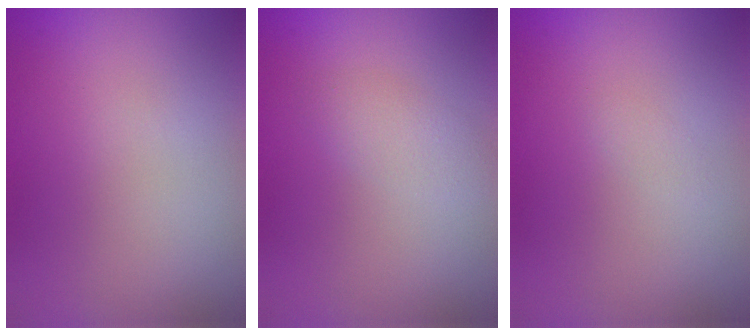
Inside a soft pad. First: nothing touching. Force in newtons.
{"total": 1.7, "press": 1.7, "slide": 0.1}
{"total": 0.5, "press": 0.5, "slide": 0.0}